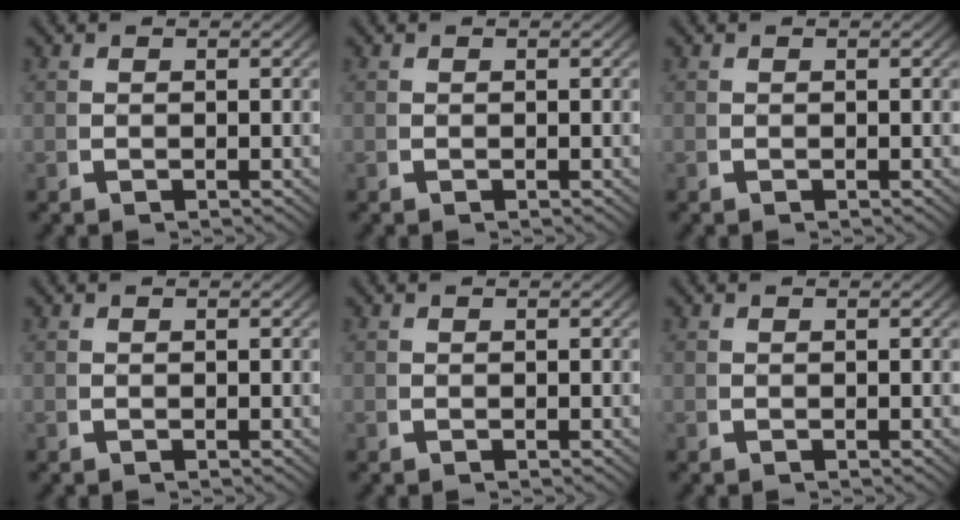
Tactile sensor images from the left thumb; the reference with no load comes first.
{"total": 0.0}
{"total": 0.0}
{"total": 0.0}
{"total": 0.0}
{"total": 0.0}